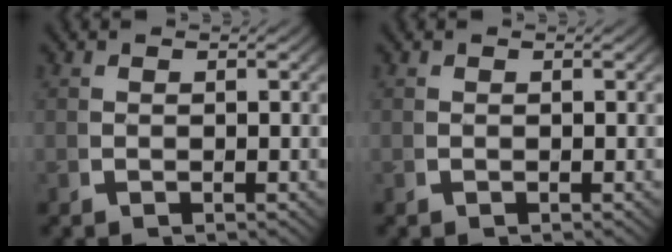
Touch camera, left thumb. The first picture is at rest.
{"total": 0.0}